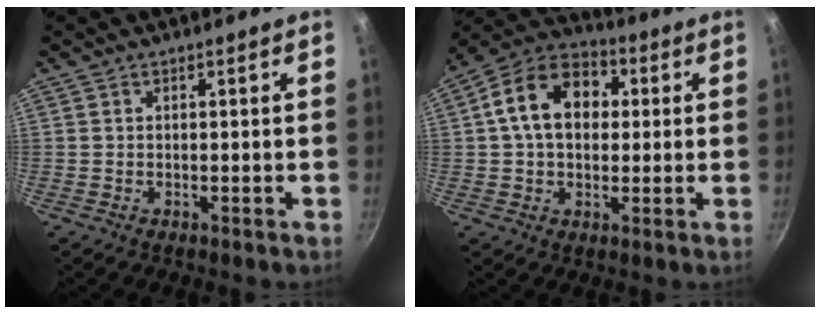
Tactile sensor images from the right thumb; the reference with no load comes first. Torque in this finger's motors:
{"motor_torque": [-0.48, 2.27, 1.01, 0.08, 0.12]}